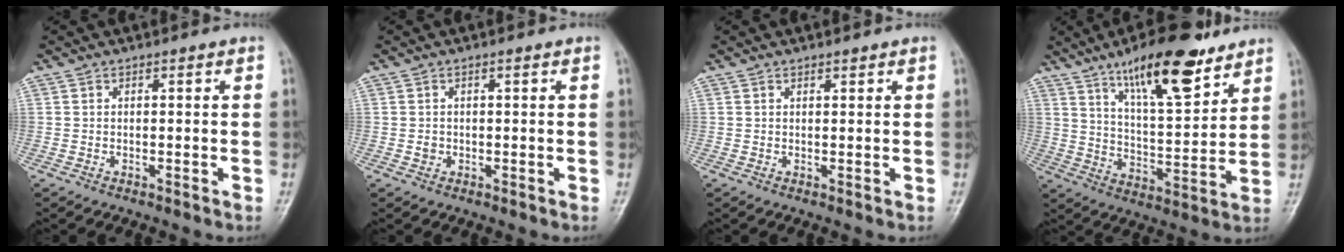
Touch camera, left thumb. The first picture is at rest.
{"total": 1.0, "force": [-0.1, 0.9, 0.4], "torque": [-0.001, 0.002, 0.001]}
{"total": 0.7, "force": [0.6, 0.2, 0.3], "torque": [-0.006, -0.005, 0.010]}
{"total": 17.0, "force": [11.2, 5.1, 11.7], "torque": [-0.162, -0.062, 0.190]}